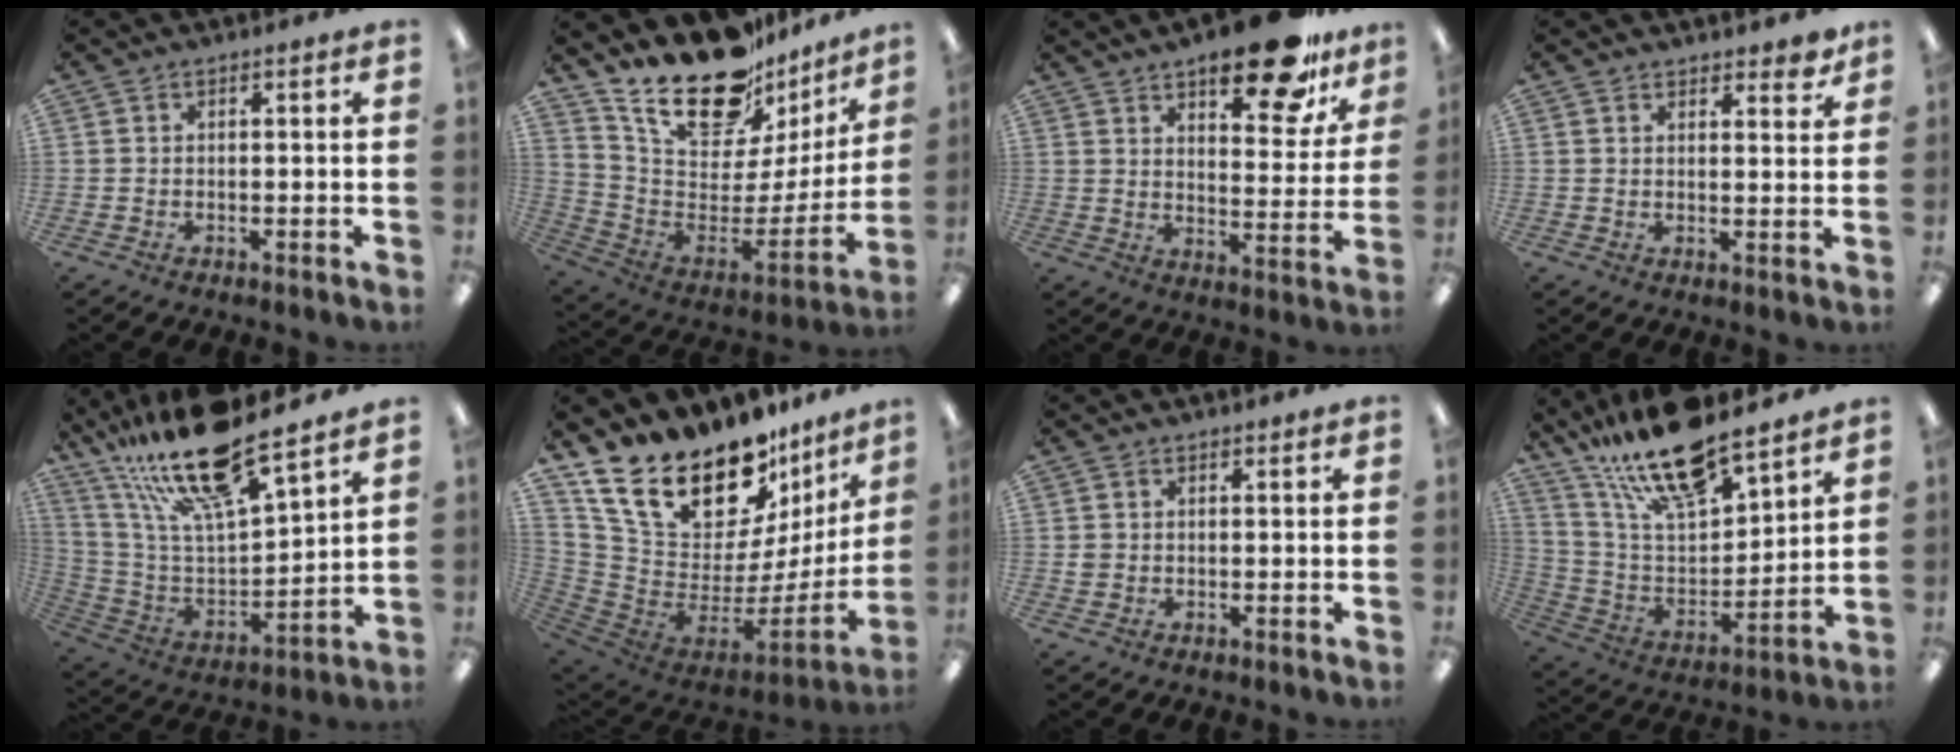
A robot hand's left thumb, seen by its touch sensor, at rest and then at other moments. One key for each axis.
{"total": 25.2, "fx": 19.5, "fy": 10.7, "fz": 11.7, "tx": -0.198, "ty": -0.128, "tz": 0.352}
{"total": 16.9, "fx": 12.2, "fy": 6.0, "fz": 10.1, "tx": -0.132, "ty": -0.073, "tz": 0.200}
{"total": 3.5, "fx": 3.2, "fy": 1.3, "fz": 0.8, "tx": 0.004, "ty": -0.022, "tz": 0.056}
{"total": 22.1, "fx": 18.0, "fy": 5.3, "fz": 11.6, "tx": -0.217, "ty": -0.115, "tz": 0.309}
{"total": 23.3, "fx": 17.8, "fy": 9.6, "fz": 11.7, "tx": -0.203, "ty": -0.138, "tz": 0.330}
{"total": 1.4, "fx": 0.4, "fy": 1.3, "fz": 0.2, "tx": -0.006, "ty": 0.003, "tz": 0.006}
{"total": 19.4, "fx": 16.1, "fy": 5.6, "fz": 9.2, "tx": -0.185, "ty": -0.096, "tz": 0.284}